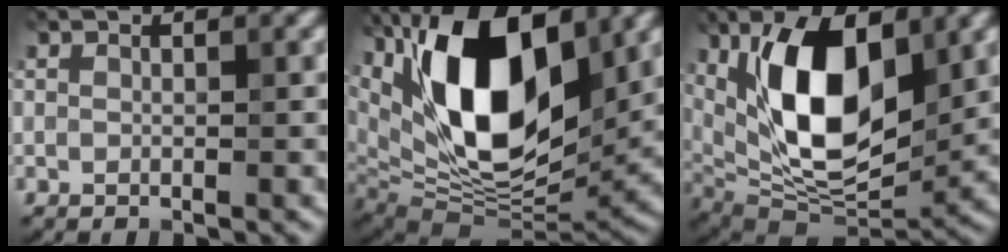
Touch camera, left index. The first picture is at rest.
{"total": 15.4, "force": [5.1, 7.7, 12.3], "torque": [-0.208, 0.001, 0.087]}
{"total": 11.8, "force": [3.0, 5.7, 9.9], "torque": [-0.167, -0.008, 0.049]}